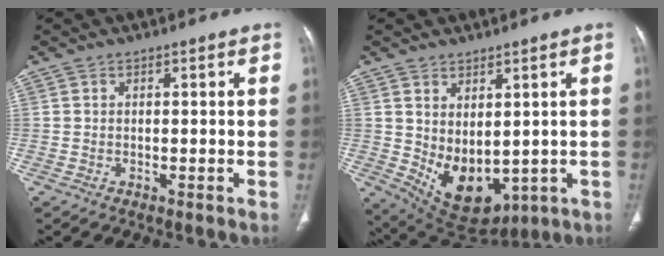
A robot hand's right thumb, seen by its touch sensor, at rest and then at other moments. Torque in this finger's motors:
{"motor_torque": [-0.58, 1.12, 0.63, 0.83, 0.35]}